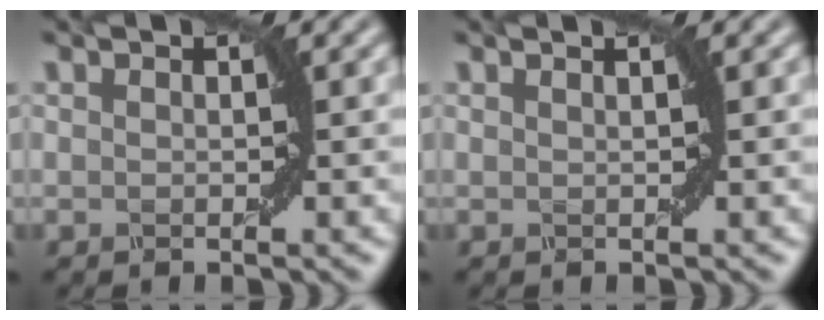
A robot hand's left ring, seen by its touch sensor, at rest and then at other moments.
{"total": 1.3, "force": [0.7, 0.6, 0.9], "torque": [0.002, -0.007, -0.007]}